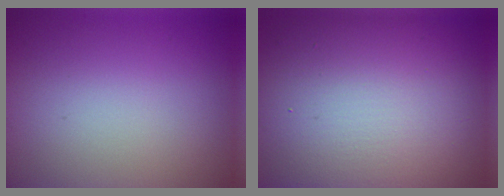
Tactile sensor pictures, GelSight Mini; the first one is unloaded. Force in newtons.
{"total": 15.1, "press": 15.1, "slide": 1.4}